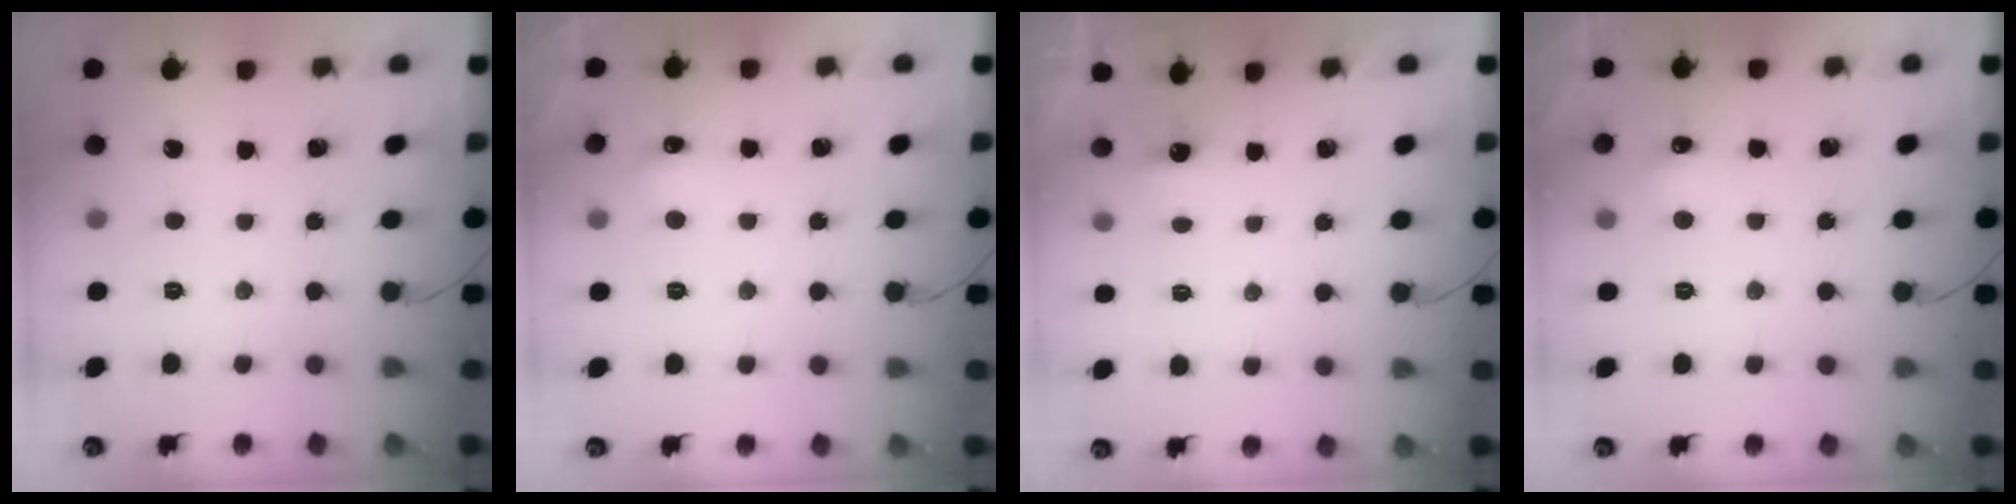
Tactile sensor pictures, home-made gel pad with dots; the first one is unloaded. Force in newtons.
{"total": 5.7, "press": 5.6, "slide": 1.5}
{"total": 2.2, "press": 2.2, "slide": 0.5}
{"total": 5.4, "press": 5.2, "slide": 1.5}